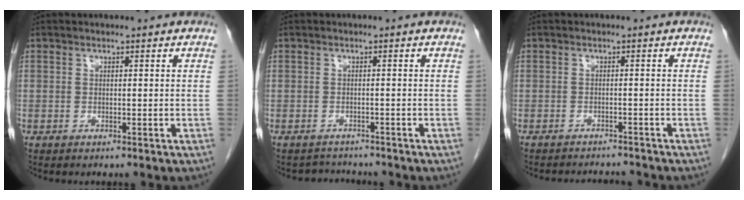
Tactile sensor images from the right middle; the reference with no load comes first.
{"total": 2.2, "force": [-2.1, 0.4, -0.6], "torque": [0.008, -0.009, -0.032]}
{"total": 5.2, "force": [-5.1, 0.8, 0.7], "torque": [-0.009, -0.003, -0.067]}